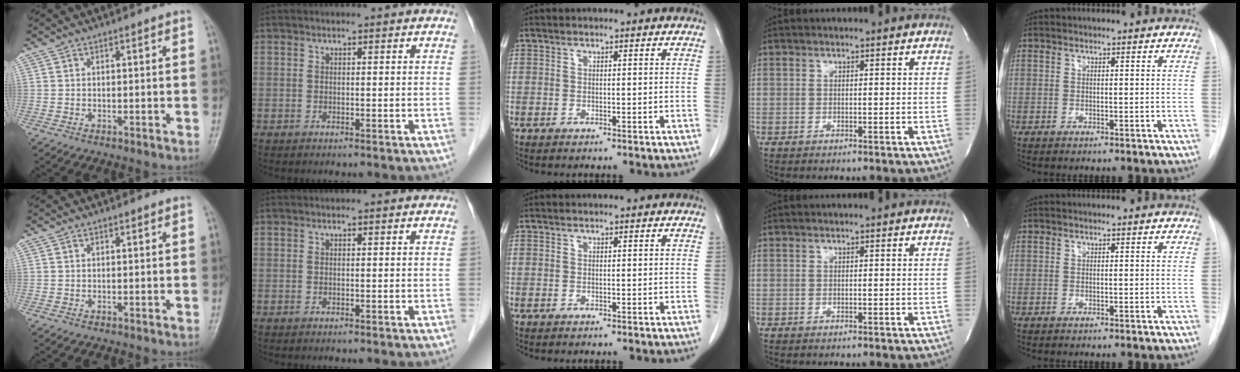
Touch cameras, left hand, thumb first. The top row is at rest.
{}